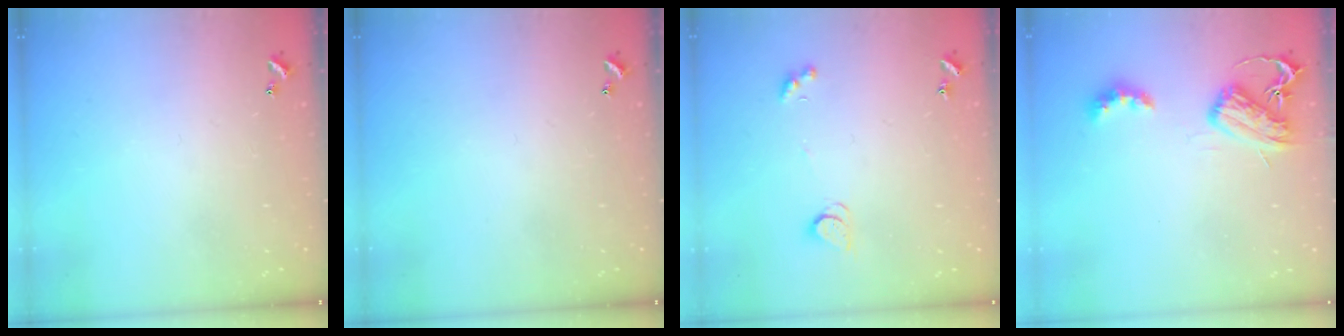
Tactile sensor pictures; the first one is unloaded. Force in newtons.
{"total": 0.0}
{"total": 2.2, "press": 2.1, "slide": 0.4}
{"total": 6.7, "press": 6.7, "slide": 0.8}